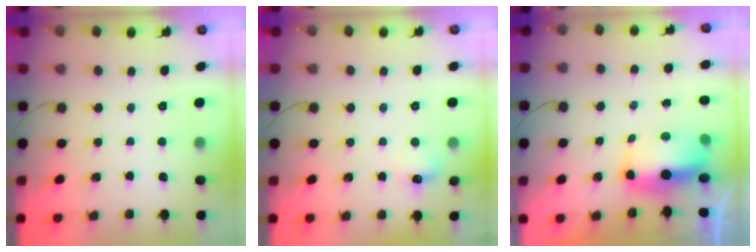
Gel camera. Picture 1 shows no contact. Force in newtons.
{"total": 6.0, "press": 5.7, "slide": 1.8}
{"total": 8.0, "press": 7.9, "slide": 0.9}